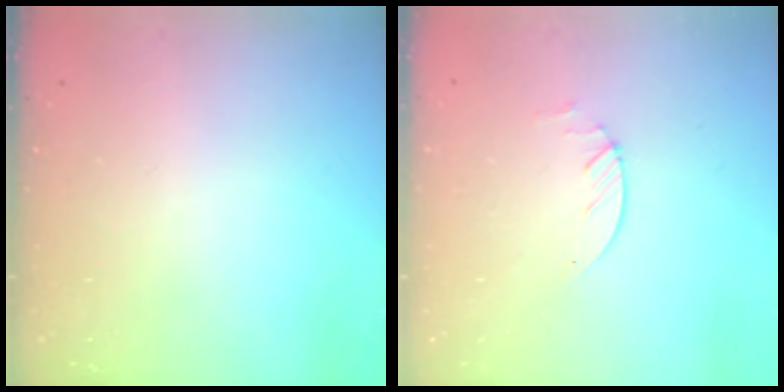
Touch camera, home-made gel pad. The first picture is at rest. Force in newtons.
{"total": 1.9, "press": 1.9, "slide": 0.3}